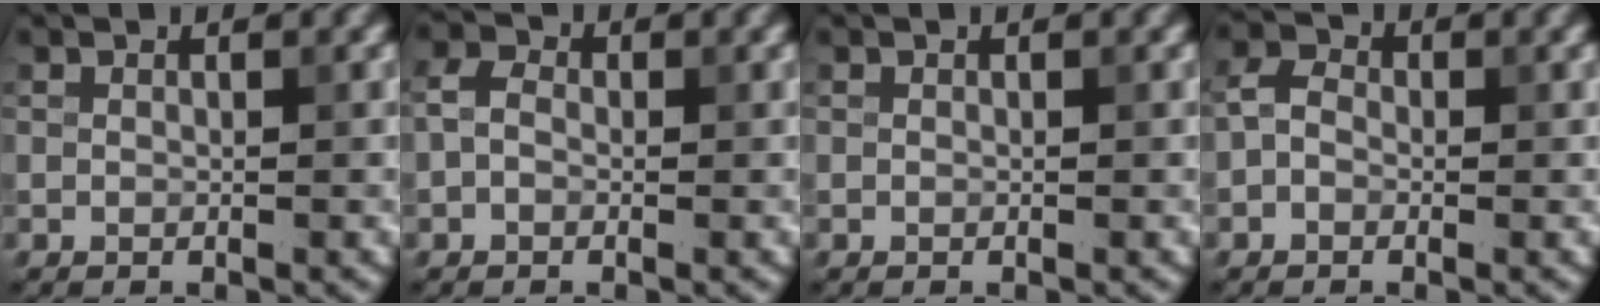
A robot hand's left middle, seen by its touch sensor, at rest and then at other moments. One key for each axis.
{"total": 1.9, "fx": -0.4, "fy": 1.4, "fz": 1.1, "tx": -0.022, "ty": 0.007, "tz": -0.017}
{"total": 0.0}
{"total": 2.0, "fx": -0.6, "fy": 1.5, "fz": 1.1, "tx": -0.018, "ty": 0.007, "tz": -0.021}